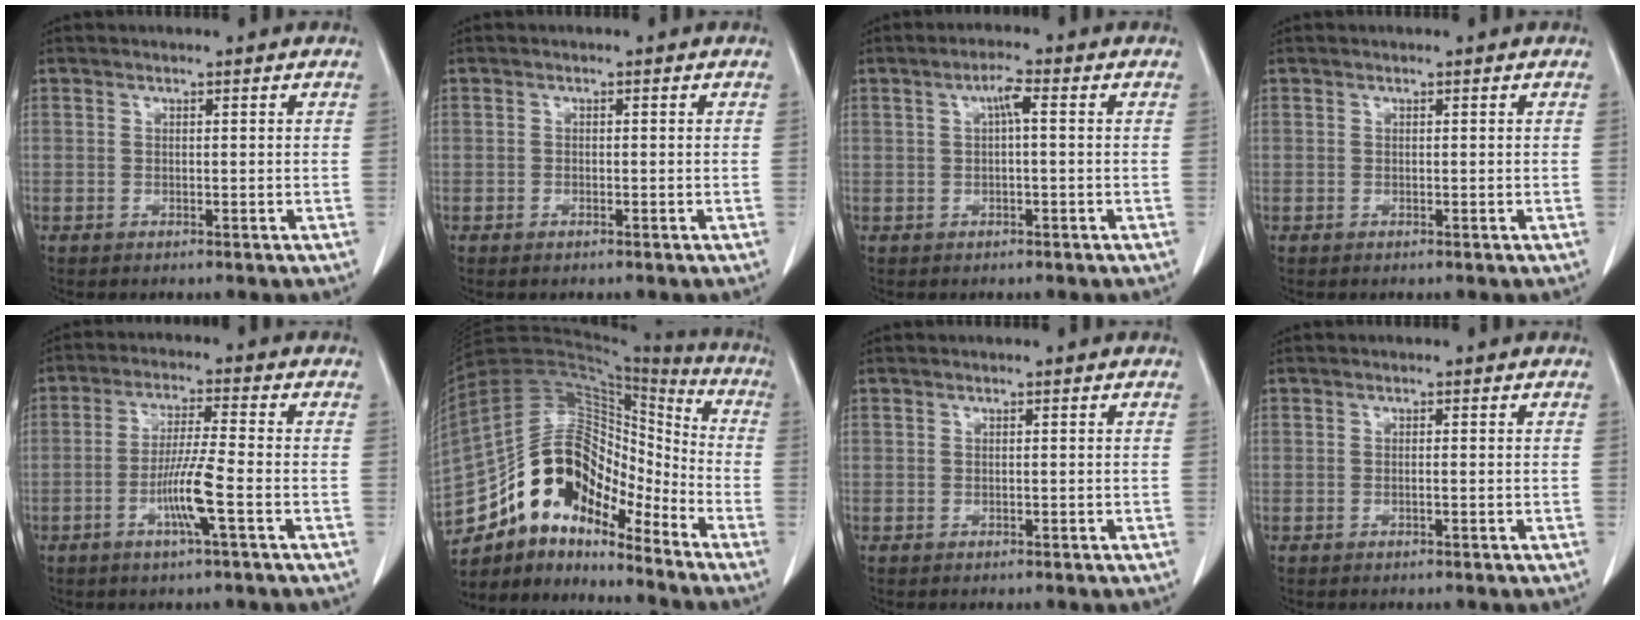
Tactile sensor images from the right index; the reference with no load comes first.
{"total": 0.7, "force": [-0.5, 0.2, 0.4], "torque": [-0.007, 0.000, -0.007]}
{"total": 2.6, "force": [0.5, 0.4, 2.6], "torque": [-0.046, 0.005, 0.009]}
{"total": 0.0}
{"total": 6.9, "force": [-2.5, -0.6, 6.4], "torque": [-0.125, -0.005, -0.047]}
{"total": 17.0, "force": [-12.4, 7.2, 9.2], "torque": [-0.157, 0.069, -0.221]}
{"total": 0.0}
{"total": 0.0}